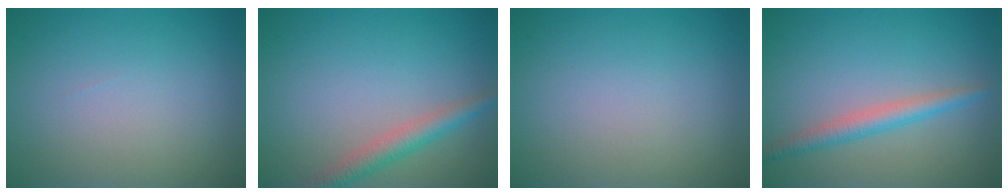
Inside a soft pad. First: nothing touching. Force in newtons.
{"total": 2.9, "press": 2.9, "slide": 0.1}
{"total": 0.0}
{"total": 2.6, "press": 2.6, "slide": 0.0}